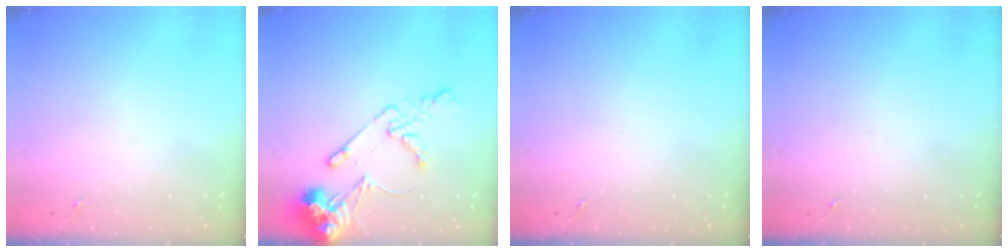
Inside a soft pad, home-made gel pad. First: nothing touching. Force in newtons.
{"total": 13.7, "press": 13.5, "slide": 2.3}
{"total": 0.0}
{"total": 0.0}